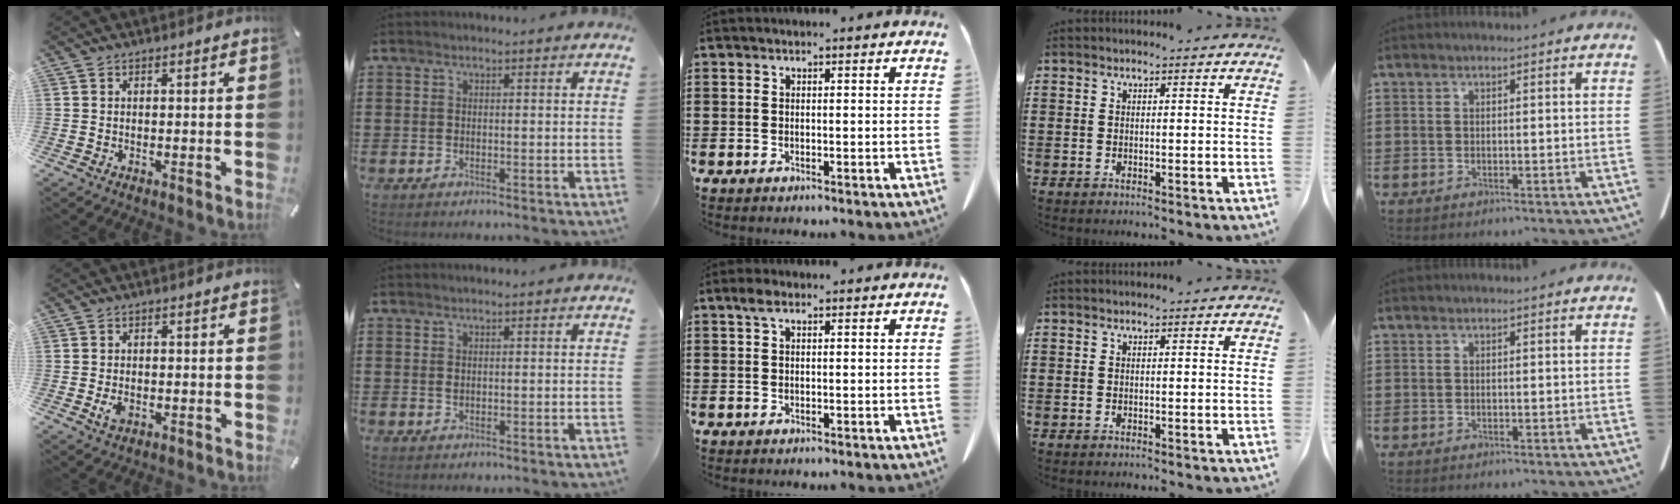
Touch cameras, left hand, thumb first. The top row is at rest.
{"thumb": {"total": 2.6, "force": [-0.6, 1.7, 1.9], "torque": [-0.047, -0.004, -0.013]}, "index": {"total": 0.6, "force": [0.1, 0.4, 0.4], "torque": [-0.010, 0.002, 0.002]}, "middle": {"total": 1.8, "force": [0.6, 0.9, 1.4], "torque": [-0.031, 0.007, 0.011]}}